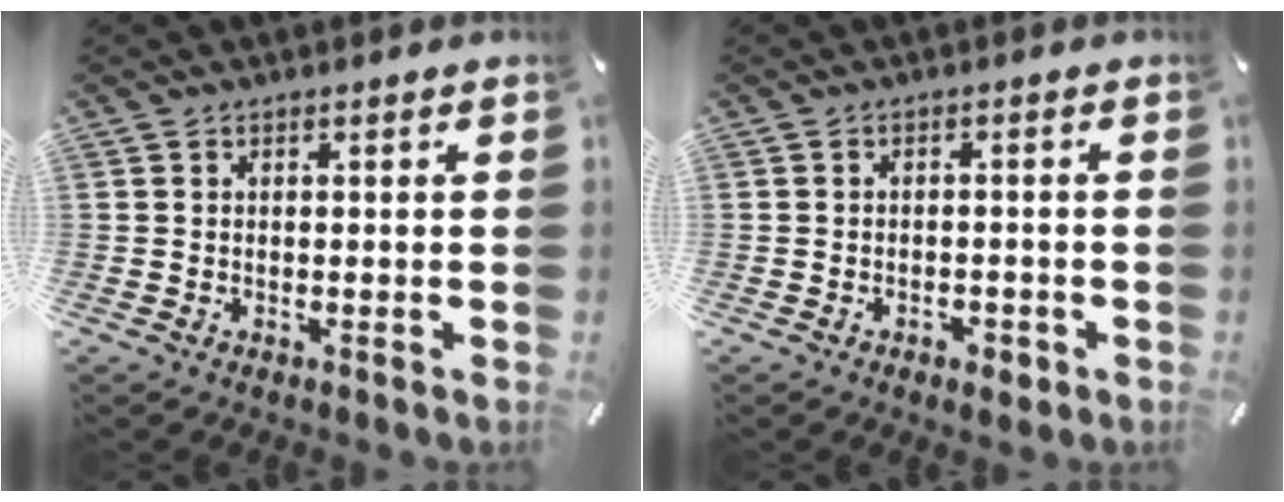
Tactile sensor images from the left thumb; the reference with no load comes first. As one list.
[{"total": 2.6, "force": [-1.5, 1.6, 1.3], "torque": [-0.022, 0.006, -0.028]}]